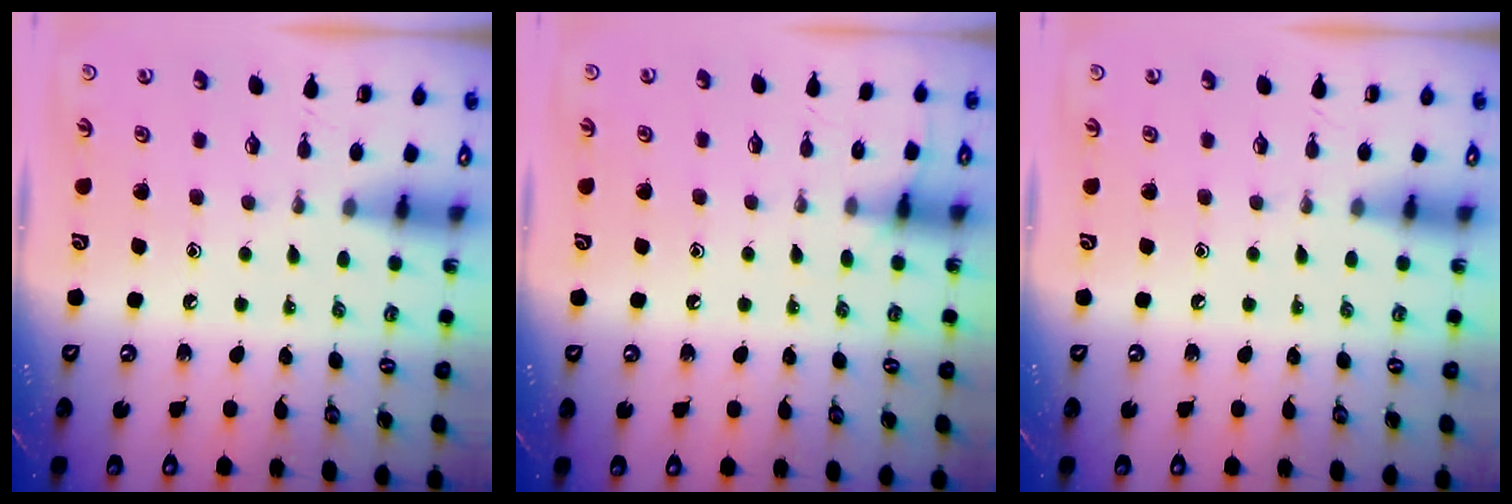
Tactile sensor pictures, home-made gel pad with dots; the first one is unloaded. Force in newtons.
{"total": 4.8, "press": 4.8, "slide": 0.6}
{"total": 0.0}